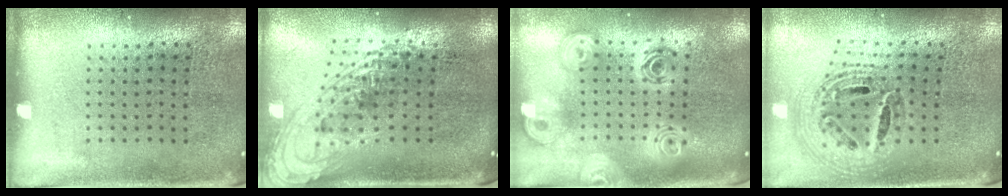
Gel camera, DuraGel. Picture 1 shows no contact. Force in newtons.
{"total": 1.9, "press": 1.4, "slide": 1.3}
{"total": 2.5, "press": 1.9, "slide": 1.6}
{"total": 1.5, "press": 1.3, "slide": 0.7}